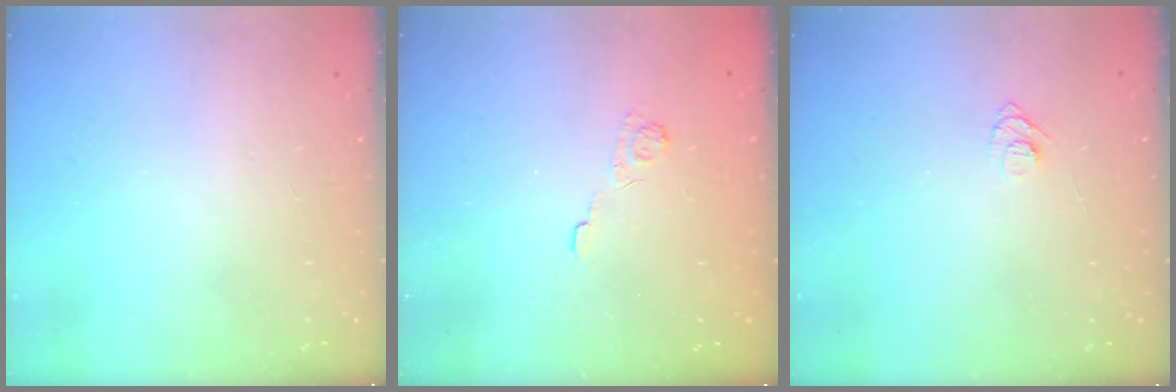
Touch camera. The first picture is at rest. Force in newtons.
{"total": 3.8, "press": 3.5, "slide": 1.5}
{"total": 5.2, "press": 5.1, "slide": 0.6}